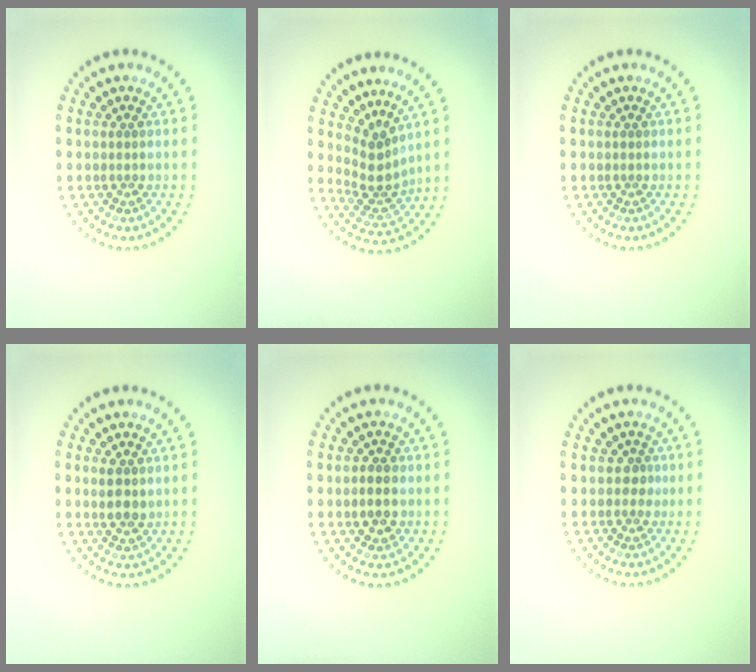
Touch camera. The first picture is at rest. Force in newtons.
{"total": 2.9, "press": 1.9, "slide": 2.2}
{"total": 0.0}
{"total": 1.9, "press": 1.8, "slide": 0.7}
{"total": 2.0, "press": 2.0, "slide": 0.2}
{"total": 1.1, "press": 0.8, "slide": 0.7}